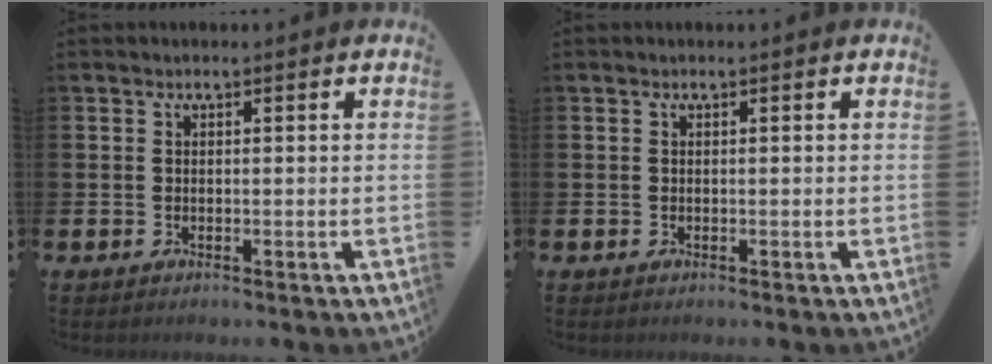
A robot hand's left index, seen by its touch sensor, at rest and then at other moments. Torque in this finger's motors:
{"motor_torque": [-0.13, -0.13, 0.03, 0.00]}